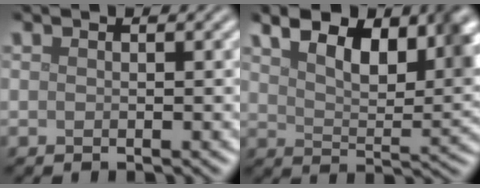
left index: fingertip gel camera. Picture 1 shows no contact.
{"total": 8.9, "force": [4.8, 4.0, 6.3], "torque": [-0.099, 0.006, 0.078]}